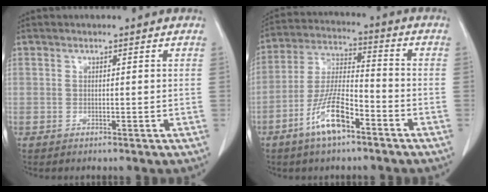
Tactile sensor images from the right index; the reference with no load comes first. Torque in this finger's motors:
{"motor_torque": [1.30, -0.83, 0.33, 0.17]}